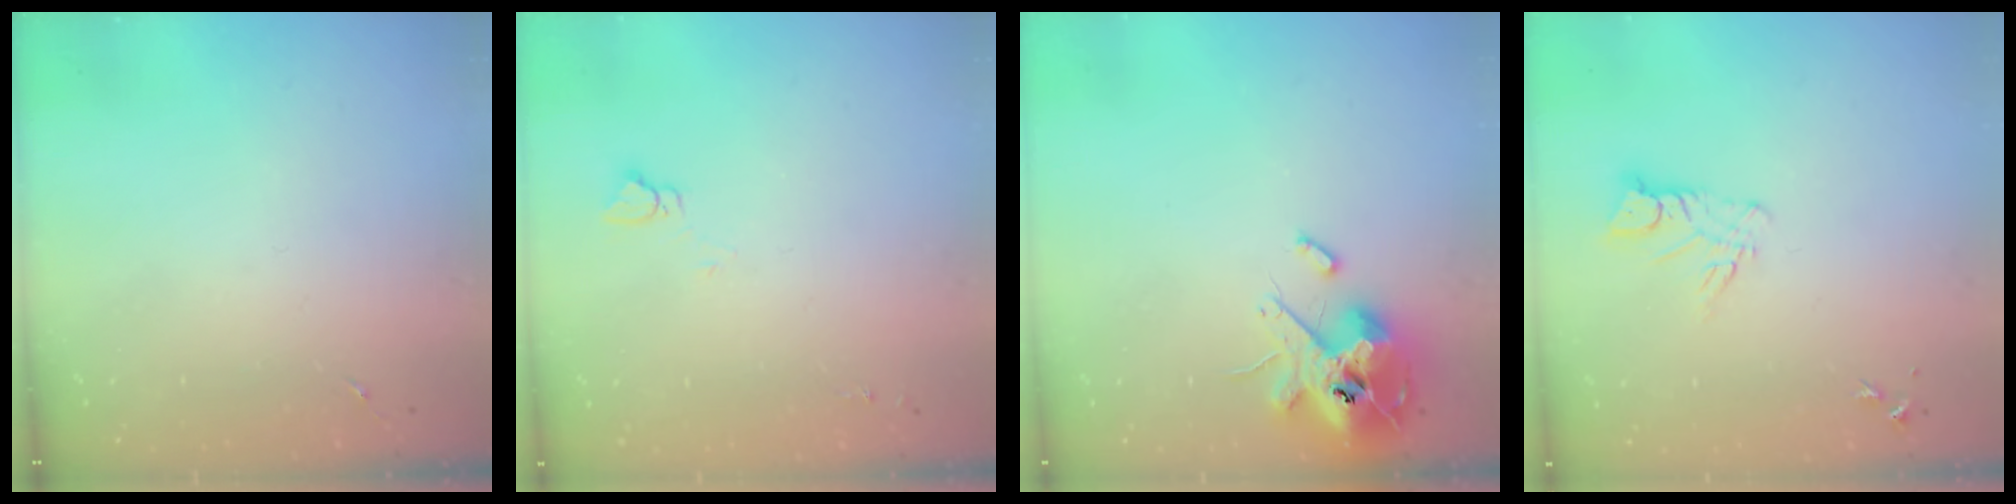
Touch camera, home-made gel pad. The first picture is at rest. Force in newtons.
{"total": 4.0, "press": 4.0, "slide": 0.4}
{"total": 14.3, "press": 14.0, "slide": 2.5}
{"total": 7.0, "press": 7.0, "slide": 0.7}